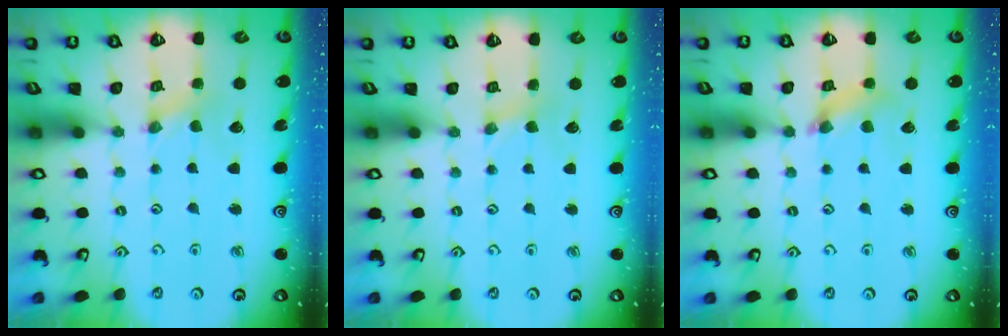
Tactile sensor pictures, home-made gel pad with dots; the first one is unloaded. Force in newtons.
{"total": 1.6, "press": 1.5, "slide": 0.3}
{"total": 5.3, "press": 5.2, "slide": 0.5}